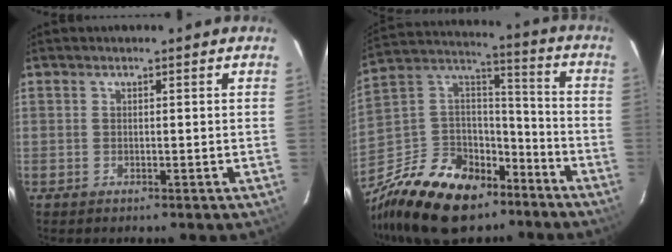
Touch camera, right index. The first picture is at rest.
{"total": 22.4, "force": [-14.6, 13.6, 10.1], "torque": [-0.241, 0.049, -0.231]}